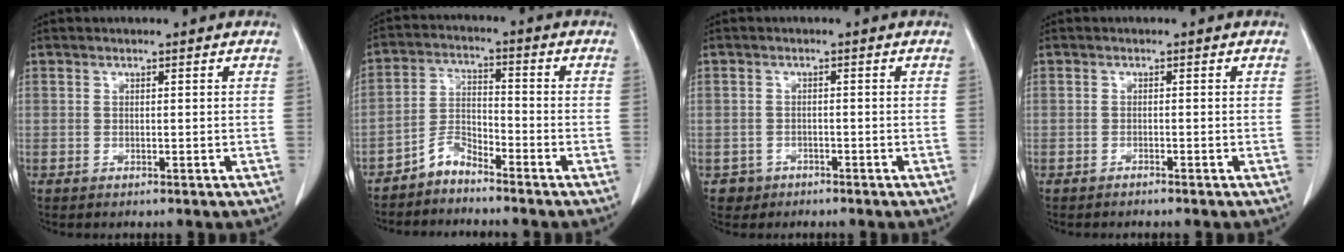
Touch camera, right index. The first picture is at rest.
{"total": 4.2, "force": [-3.8, 1.5, 1.2], "torque": [-0.018, -0.001, -0.074]}
{"total": 2.2, "force": [-1.3, 1.8, -0.3], "torque": [0.006, 0.011, -0.022]}
{"total": 0.9, "force": [-0.8, 0.0, 0.3], "torque": [-0.008, -0.001, -0.011]}